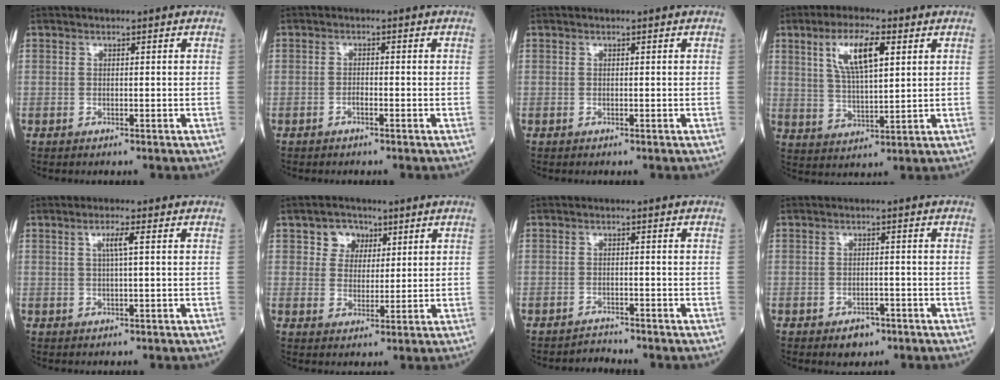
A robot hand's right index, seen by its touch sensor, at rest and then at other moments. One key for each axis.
{"total": 1.1, "fx": -0.6, "fy": 0.3, "fz": 0.8, "tx": -0.012, "ty": 0.003, "tz": -0.012}
{"total": 0.0}
{"total": 9.2, "fx": 3.8, "fy": 2.4, "fz": 8.0, "tx": -0.153, "ty": 0.007, "tz": 0.075}
{"total": 2.5, "fx": 0.7, "fy": -0.2, "fz": 2.4, "tx": -0.047, "ty": 0.001, "tz": 0.013}
{"total": 4.8, "fx": 2.3, "fy": 4.0, "fz": 1.3, "tx": -0.020, "ty": 0.014, "tz": 0.041}
{"total": 1.8, "fx": -1.6, "fy": -0.2, "fz": -0.8, "tx": 0.019, "ty": -0.011, "tz": -0.026}
{"total": 3.0, "fx": -1.8, "fy": 1.8, "fz": 1.6, "tx": -0.019, "ty": 0.002, "tz": -0.018}